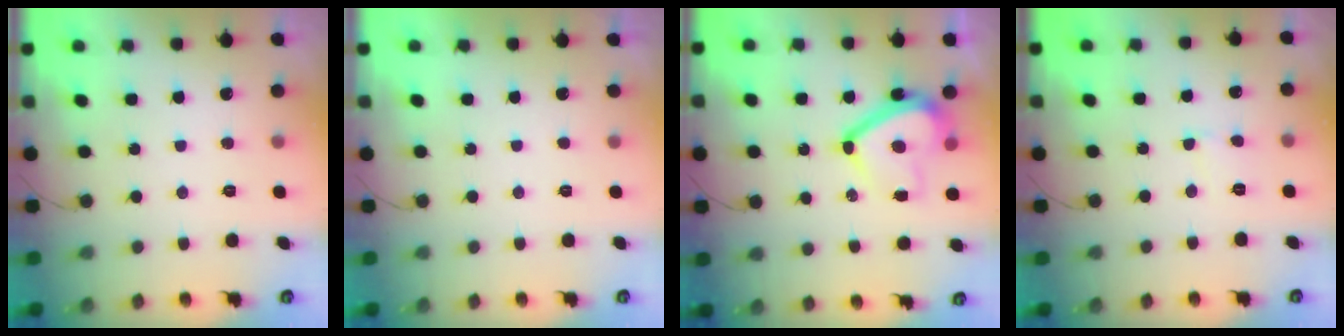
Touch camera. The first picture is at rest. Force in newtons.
{"total": 2.3, "press": 2.3, "slide": 0.3}
{"total": 13.1, "press": 12.8, "slide": 2.4}
{"total": 2.8, "press": 2.8, "slide": 0.2}